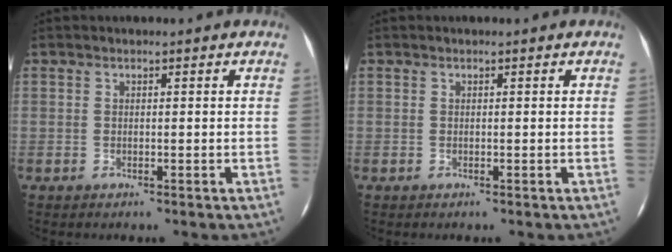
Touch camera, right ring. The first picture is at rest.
{"total": 0.0}